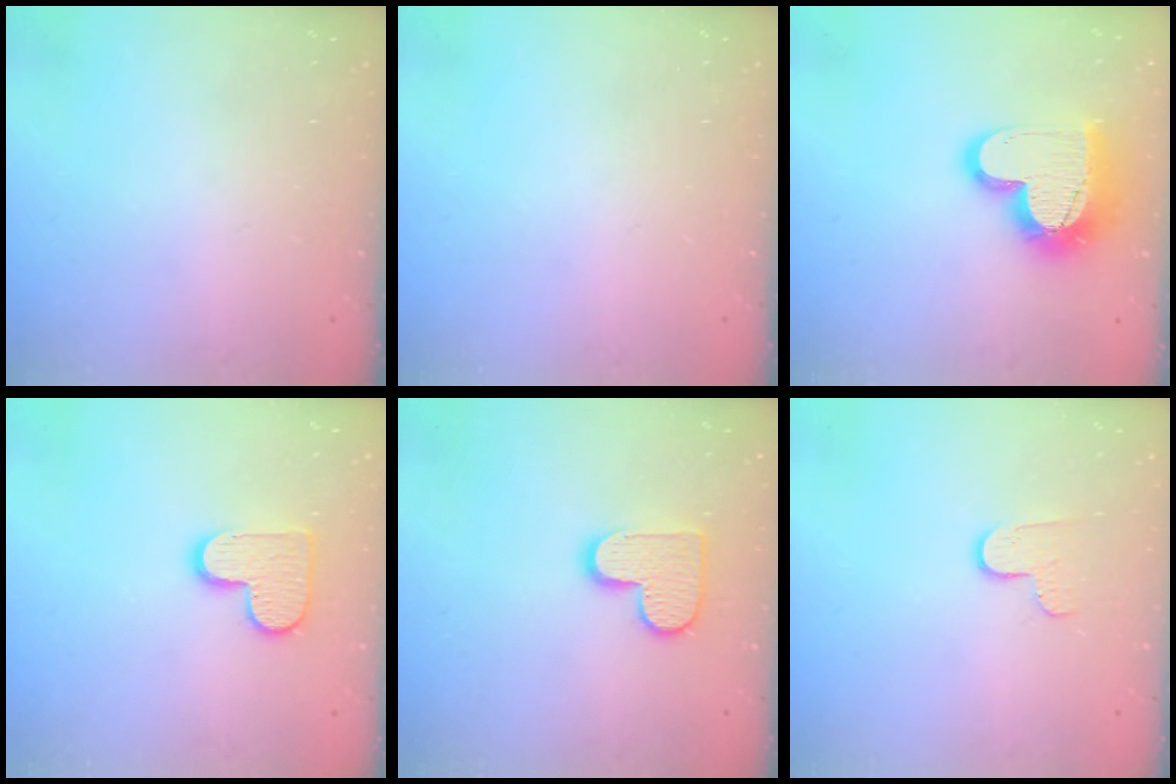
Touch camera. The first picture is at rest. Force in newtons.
{"total": 0.0}
{"total": 17.8, "press": 17.7, "slide": 1.6}
{"total": 11.4, "press": 11.3, "slide": 0.6}
{"total": 11.0, "press": 11.0, "slide": 0.7}
{"total": 7.0, "press": 7.0, "slide": 0.6}